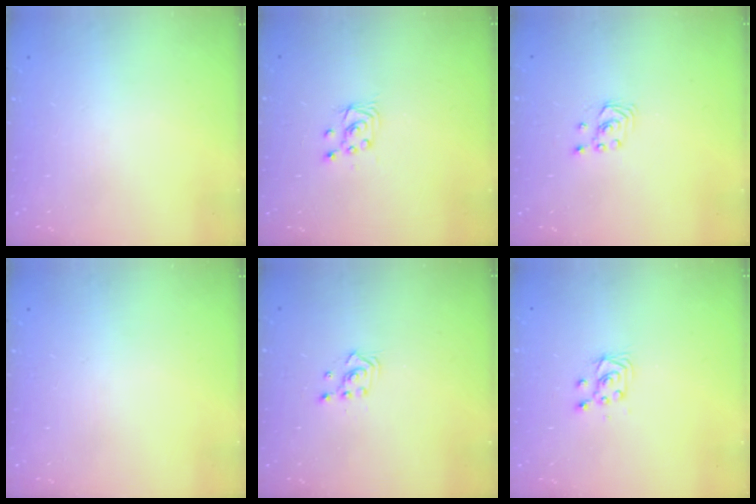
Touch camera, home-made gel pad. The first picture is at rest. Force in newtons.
{"total": 4.0, "press": 4.0, "slide": 0.4}
{"total": 1.9, "press": 1.9, "slide": 0.2}
{"total": 0.0}
{"total": 2.5, "press": 2.5, "slide": 0.3}
{"total": 4.9, "press": 4.8, "slide": 0.5}